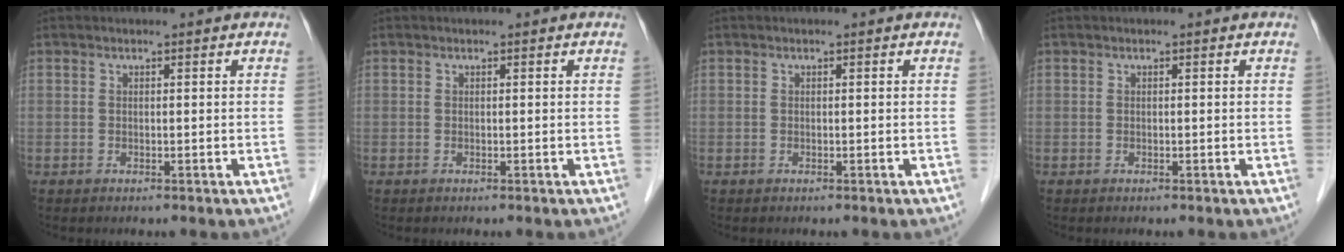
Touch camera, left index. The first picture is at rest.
{"total": 0.0}
{"total": 0.0}
{"total": 0.0}